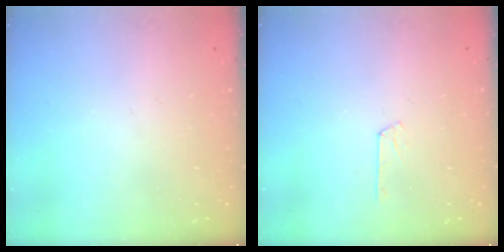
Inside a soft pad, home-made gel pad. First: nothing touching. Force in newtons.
{"total": 2.9, "press": 2.9, "slide": 0.3}